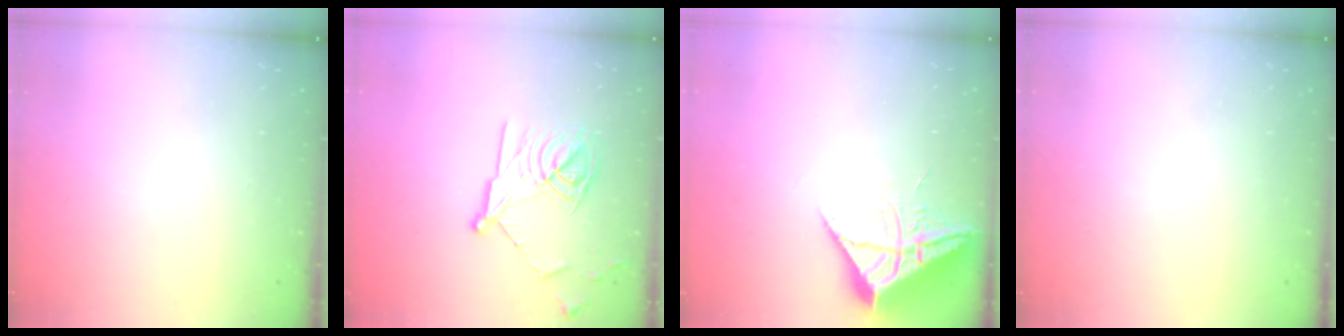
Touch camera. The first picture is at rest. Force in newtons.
{"total": 16.1, "press": 16.1, "slide": 0.6}
{"total": 9.7, "press": 9.6, "slide": 0.8}
{"total": 1.5, "press": 1.5, "slide": 0.1}